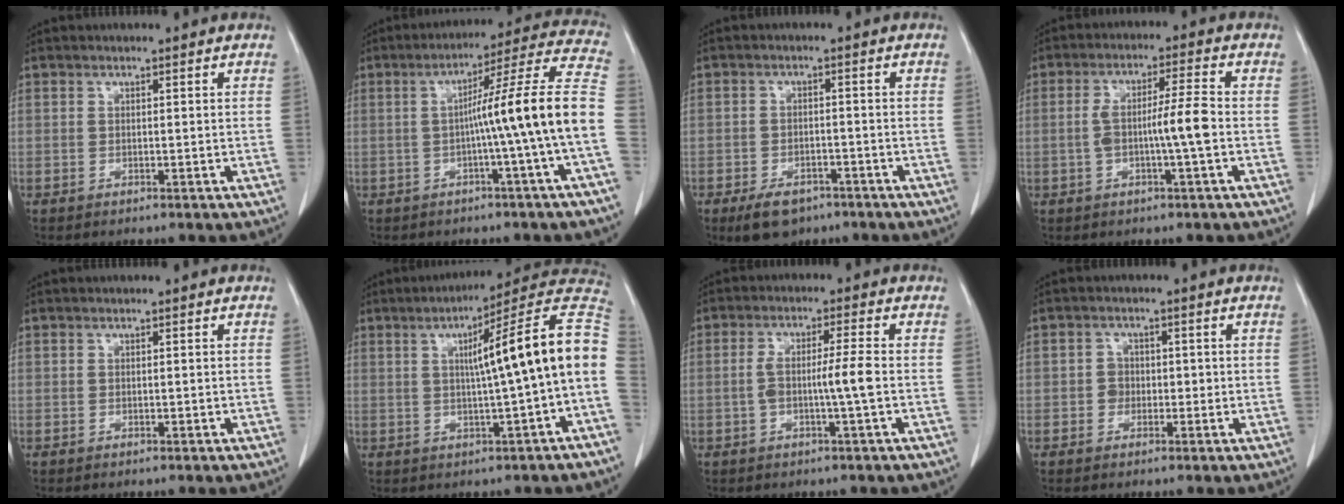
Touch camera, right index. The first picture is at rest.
{"total": 14.5, "force": [-2.3, -2.4, 14.1], "torque": [-0.189, 0.024, -0.041]}
{"total": 5.9, "force": [-4.1, 3.2, 2.8], "torque": [-0.049, -0.002, -0.059]}
{"total": 6.5, "force": [-1.2, -0.2, 6.4], "torque": [-0.122, 0.013, -0.020]}
{"total": 0.0}
{"total": 15.4, "force": [0.5, -0.4, 15.4], "torque": [-0.208, 0.035, 0.001]}
{"total": 5.2, "force": [-1.0, -0.3, 5.1], "torque": [-0.099, 0.010, -0.015]}
{"total": 2.2, "force": [-0.4, 2.0, 0.7], "torque": [-0.005, 0.010, -0.007]}